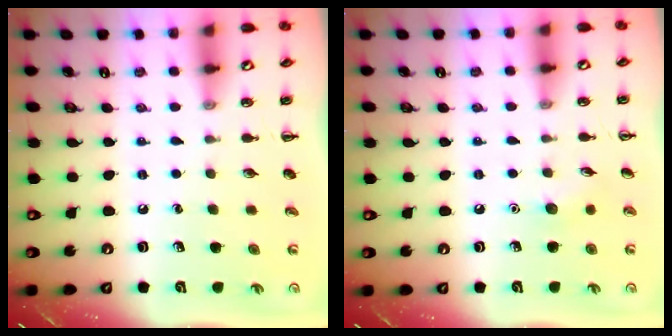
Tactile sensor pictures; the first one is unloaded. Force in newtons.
{"total": 5.6, "press": 5.4, "slide": 1.6}